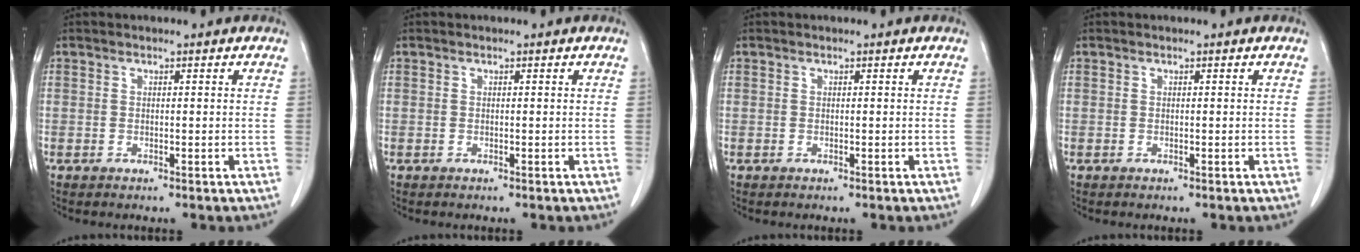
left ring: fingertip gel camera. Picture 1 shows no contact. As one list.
[{"total": 0.0}, {"total": 0.0}, {"total": 0.0}]